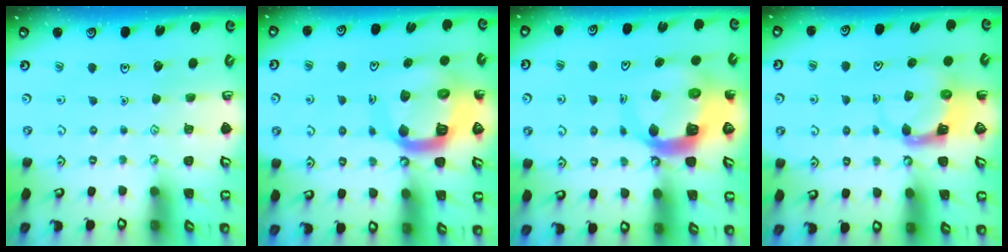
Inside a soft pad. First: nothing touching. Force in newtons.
{"total": 15.0, "press": 14.9, "slide": 1.7}
{"total": 10.2, "press": 10.1, "slide": 1.3}
{"total": 3.8, "press": 3.7, "slide": 0.7}